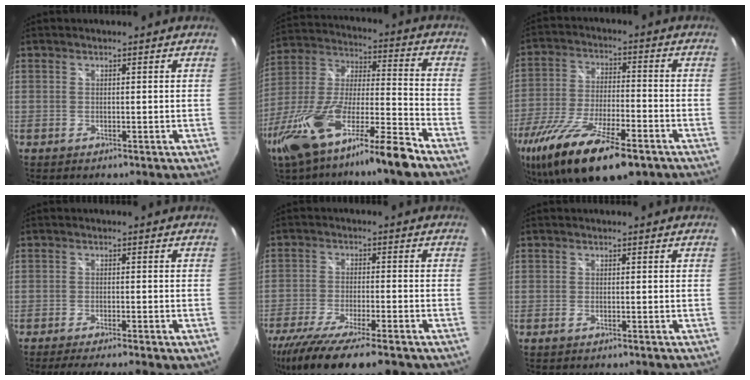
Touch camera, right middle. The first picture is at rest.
{"total": 21.3, "force": [-14.3, 2.4, 15.6], "torque": [-0.301, -0.032, -0.259]}
{"total": 22.1, "force": [-14.6, 6.4, 15.3], "torque": [-0.303, -0.066, -0.250]}
{"total": 6.4, "force": [-4.6, 0.1, 4.4], "torque": [-0.076, -0.022, -0.067]}
{"total": 16.4, "force": [-12.5, 3.3, 10.1], "torque": [-0.200, -0.053, -0.206]}
{"total": 0.7, "force": [-0.6, 0.1, 0.4], "torque": [-0.006, -0.001, -0.012]}